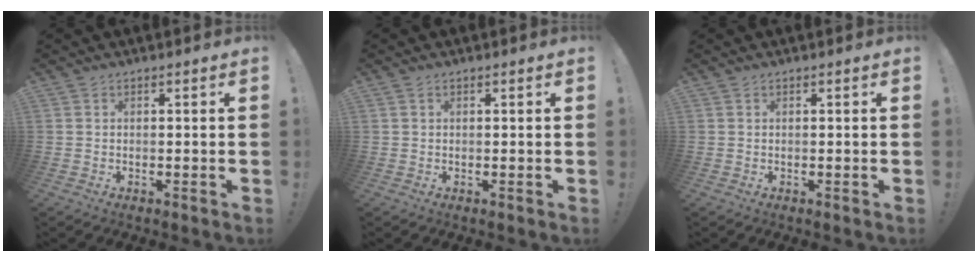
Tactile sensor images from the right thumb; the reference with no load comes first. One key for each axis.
{"total": 0.0}
{"total": 0.0}